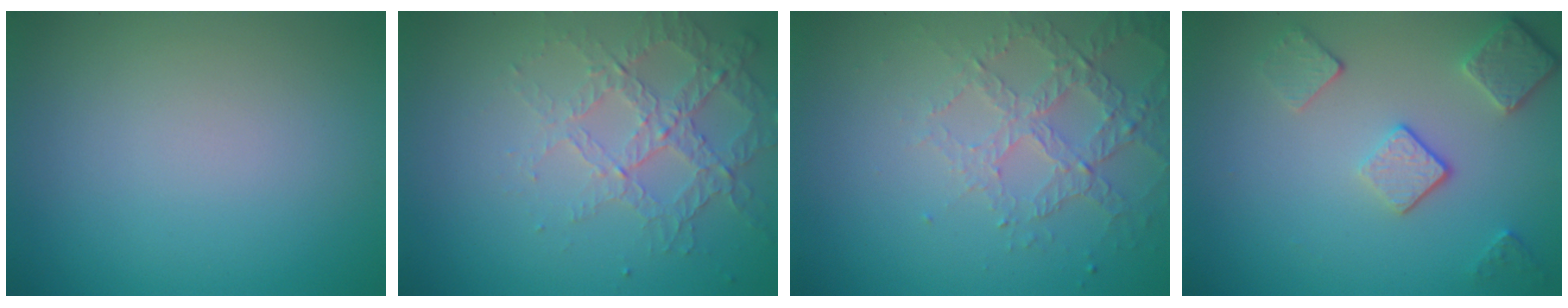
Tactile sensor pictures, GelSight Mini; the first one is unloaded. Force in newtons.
{"total": 4.2, "press": 3.0, "slide": 2.9}
{"total": 3.2, "press": 2.9, "slide": 1.4}
{"total": 3.7, "press": 3.0, "slide": 2.3}